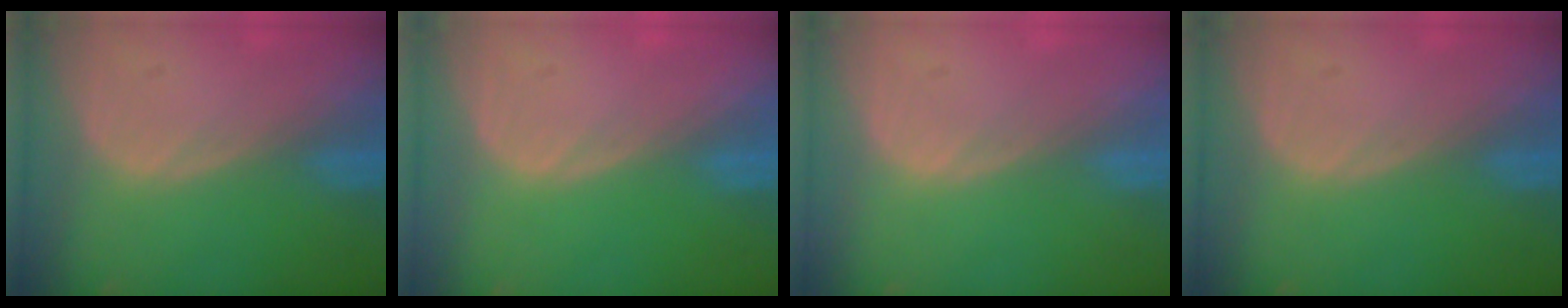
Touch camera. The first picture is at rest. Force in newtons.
{"total": 0.0}
{"total": 0.0}
{"total": 0.0}